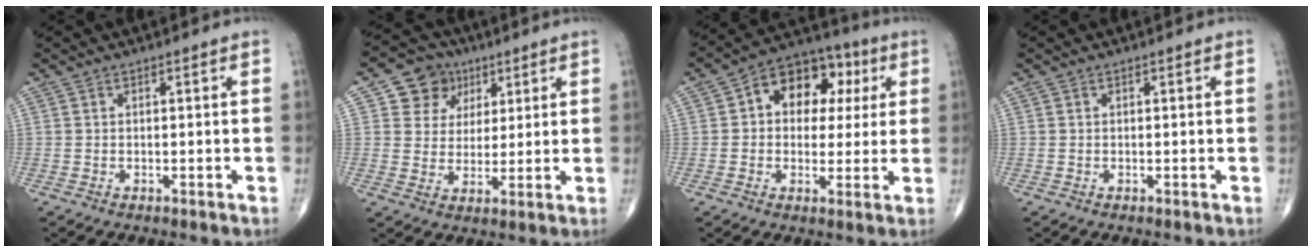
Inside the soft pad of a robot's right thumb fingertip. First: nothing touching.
{"total": 8.9, "force": [4.0, 7.5, 2.6], "torque": [-0.006, -0.009, 0.064]}
{"total": 13.8, "force": [3.5, 9.8, 9.1], "torque": [-0.079, 0.019, 0.042]}
{"total": 0.0}